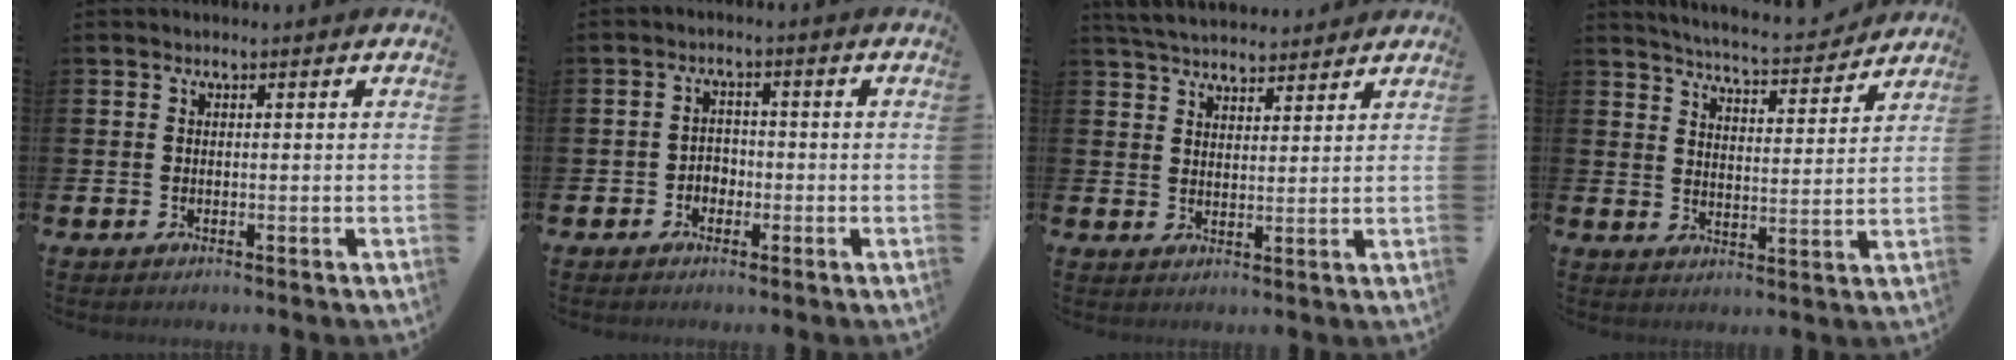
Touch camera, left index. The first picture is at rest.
{"total": 2.0, "force": [-1.3, 1.5, 0.4], "torque": [-0.011, 0.005, -0.030]}
{"total": 4.9, "force": [4.8, 1.0, 0.5], "torque": [-0.020, -0.022, 0.086]}
{"total": 5.7, "force": [5.6, 0.2, 0.8], "torque": [-0.032, -0.043, 0.095]}